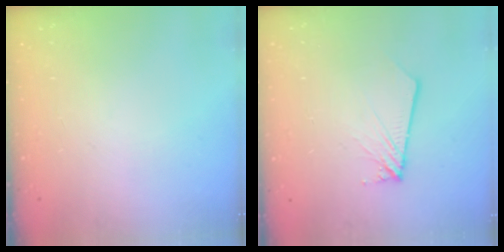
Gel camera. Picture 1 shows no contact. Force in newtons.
{"total": 2.8, "press": 2.8, "slide": 0.3}